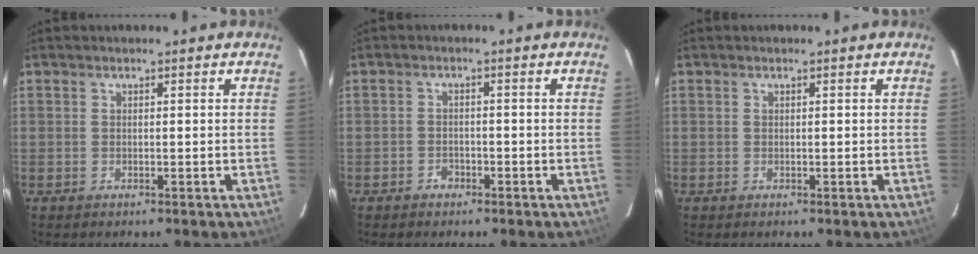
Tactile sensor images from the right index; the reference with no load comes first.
{"total": 2.2, "force": [-1.6, 1.5, 0.2], "torque": [-0.007, 0.003, -0.025]}
{"total": 0.0}